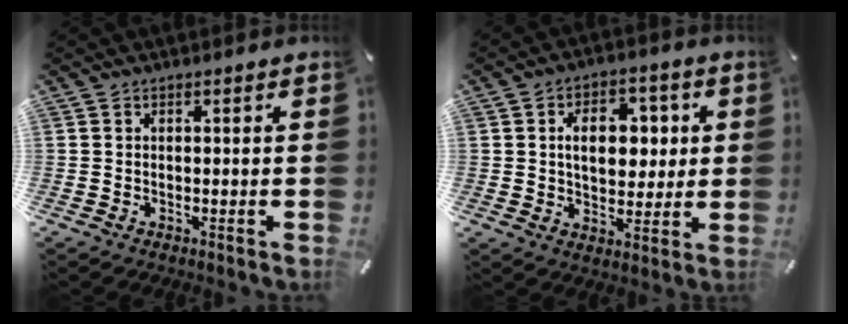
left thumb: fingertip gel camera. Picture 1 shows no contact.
{"total": 11.1, "force": [2.1, 7.7, 7.7], "torque": [-0.107, 0.002, 0.031]}